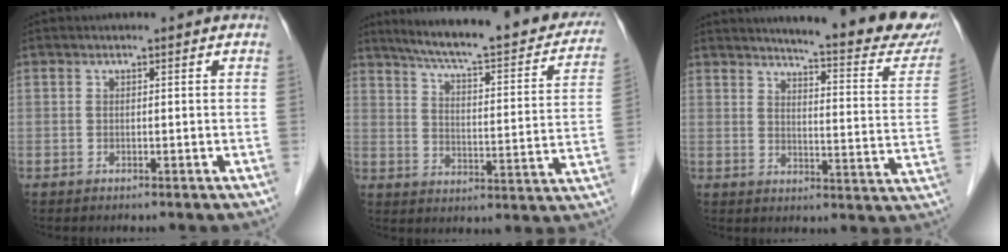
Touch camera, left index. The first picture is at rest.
{"total": 25.2, "force": [21.0, 3.9, 13.5], "torque": [-0.190, -0.026, 0.262]}
{"total": 19.9, "force": [17.7, 1.4, 8.9], "torque": [-0.109, -0.084, 0.199]}